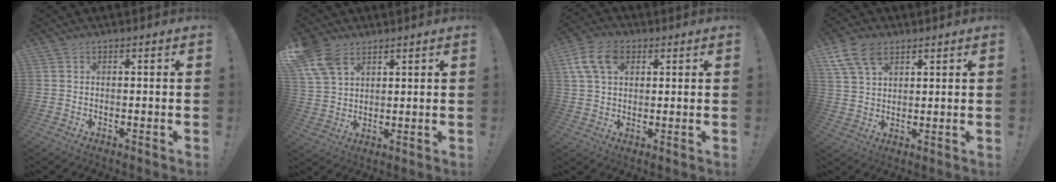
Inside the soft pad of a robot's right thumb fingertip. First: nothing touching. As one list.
[{"total": 9.9, "force": [6.0, 6.2, 4.8], "torque": [-0.107, -0.018, 0.122]}, {"total": 11.0, "force": [4.0, 7.5, 7.0], "torque": [-0.126, 0.003, 0.080]}, {"total": 10.0, "force": [5.9, 6.0, 5.4], "torque": [-0.106, -0.012, 0.117]}]